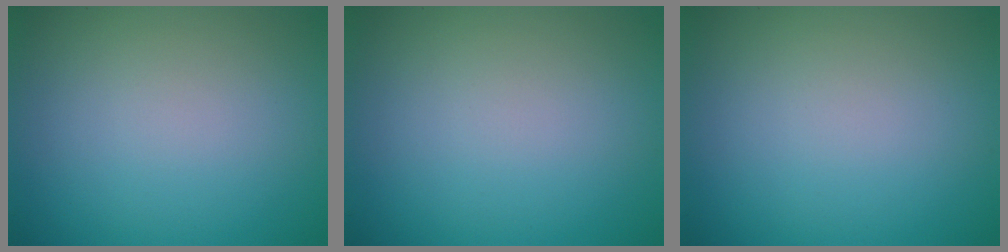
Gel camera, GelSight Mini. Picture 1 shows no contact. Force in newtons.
{"total": 0.0}
{"total": 0.0}